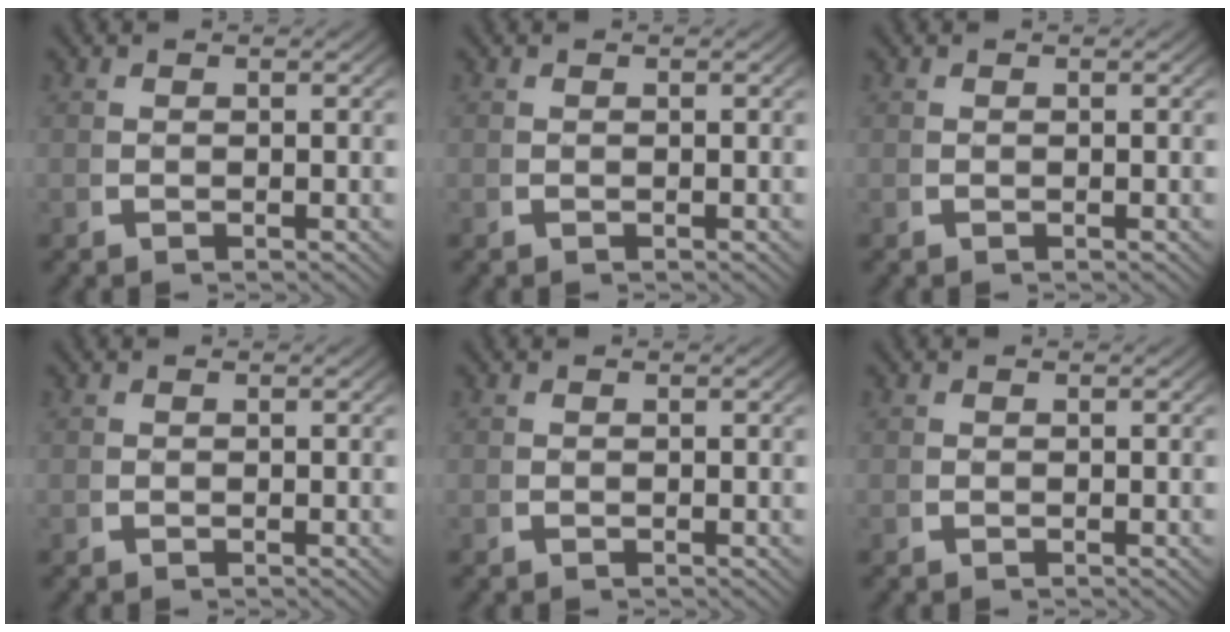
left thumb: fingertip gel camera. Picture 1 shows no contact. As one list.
[{"total": 0.0}, {"total": 0.0}, {"total": 0.0}, {"total": 0.0}, {"total": 0.0}]